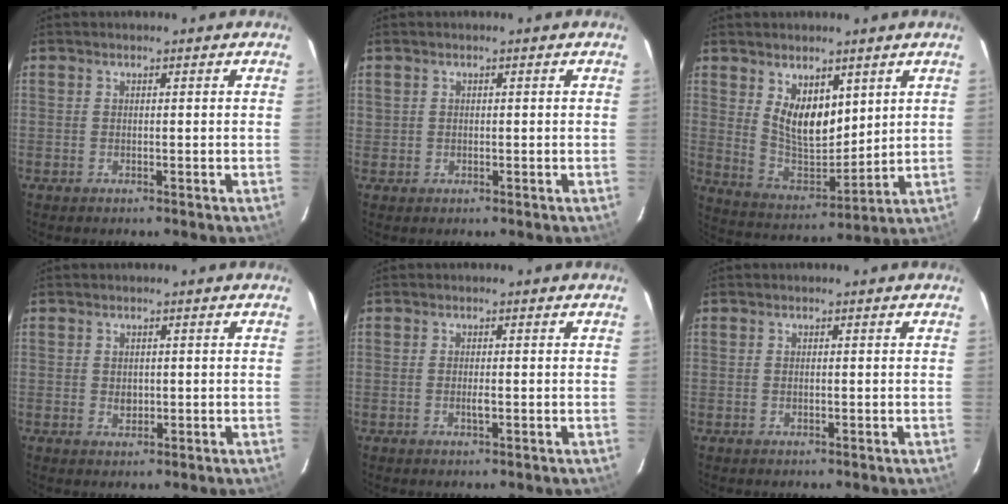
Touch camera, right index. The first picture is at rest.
{"total": 0.8, "force": [0.2, 0.8, 0.1], "torque": [0.001, 0.003, 0.004]}
{"total": 10.8, "force": [4.8, 5.8, 7.7], "torque": [-0.131, -0.009, 0.105]}
{"total": 2.0, "force": [0.0, 1.7, 1.1], "torque": [-0.016, 0.001, 0.001]}
{"total": 1.6, "force": [-0.4, 0.5, 1.4], "torque": [-0.027, -0.001, -0.007]}
{"total": 0.6, "force": [0.0, 0.3, 0.6], "torque": [-0.010, 0.000, -0.001]}